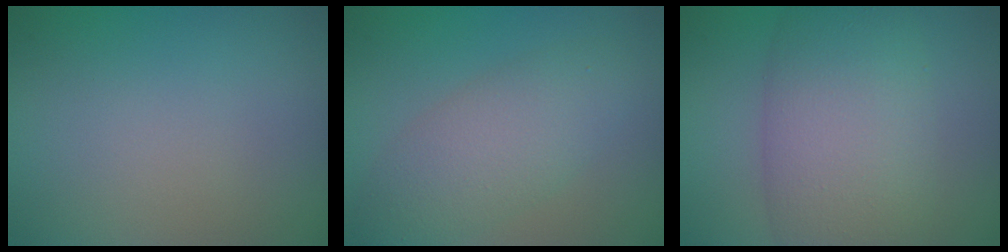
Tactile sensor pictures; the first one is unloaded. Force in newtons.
{"total": 4.4, "press": 4.4, "slide": 0.2}
{"total": 9.1, "press": 9.1, "slide": 0.5}